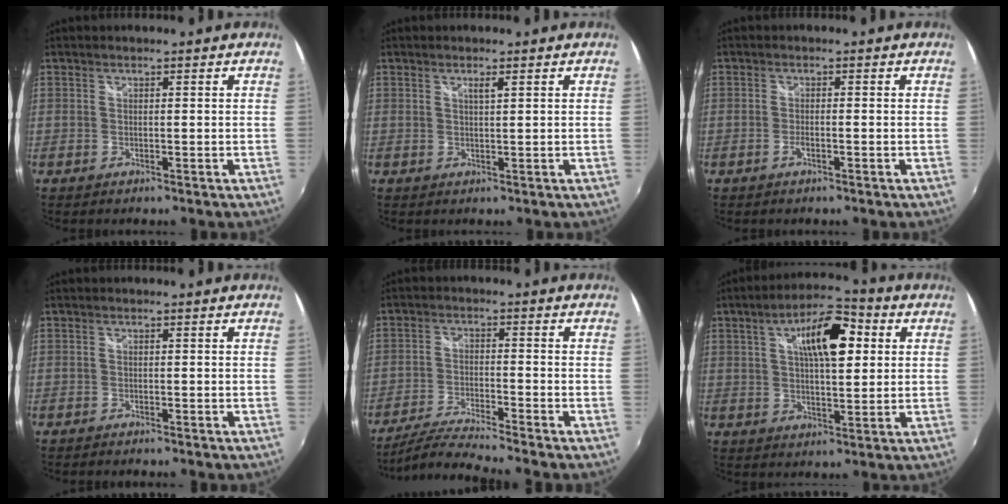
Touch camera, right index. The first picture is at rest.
{"total": 1.3, "force": [0.7, -0.1, 1.1], "torque": [-0.017, 0.000, 0.011]}
{"total": 1.4, "force": [-0.8, 0.2, 1.1], "torque": [-0.025, 0.000, -0.016]}
{"total": 0.7, "force": [-0.6, 0.0, 0.1], "torque": [-0.006, -0.008, -0.014]}
{"total": 8.4, "force": [-7.5, -1.4, 3.4], "torque": [-0.086, -0.012, -0.144]}
{"total": 12.1, "force": [3.7, 4.5, 10.6], "torque": [-0.169, 0.026, 0.055]}